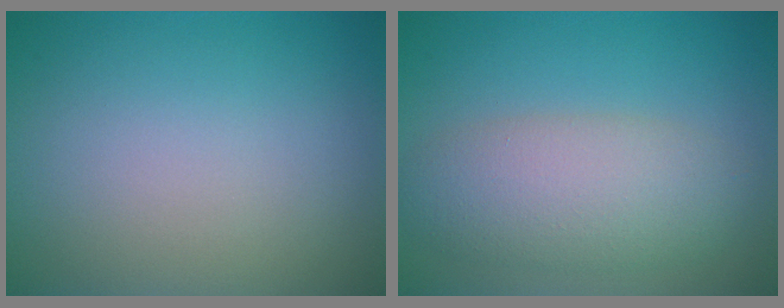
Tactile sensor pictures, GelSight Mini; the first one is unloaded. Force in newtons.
{"total": 5.4, "press": 5.4, "slide": 0.4}